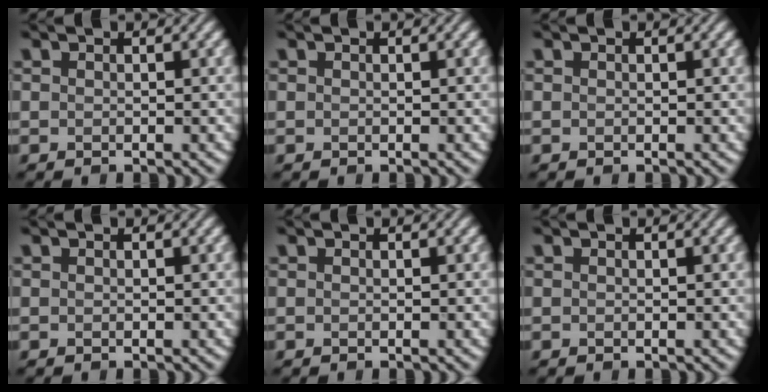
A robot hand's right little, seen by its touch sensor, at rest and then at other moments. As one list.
[{"total": 0.0}, {"total": 0.0}, {"total": 0.0}, {"total": 0.0}, {"total": 0.0}]